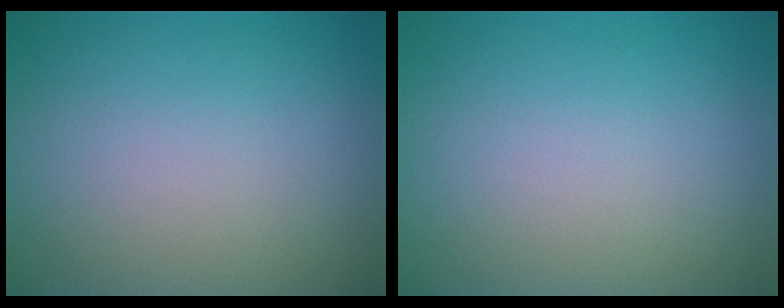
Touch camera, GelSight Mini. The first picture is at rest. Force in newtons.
{"total": 0.0}